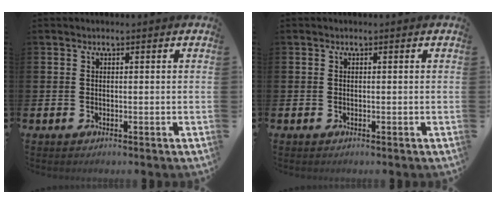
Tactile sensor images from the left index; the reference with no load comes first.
{"total": 0.0}